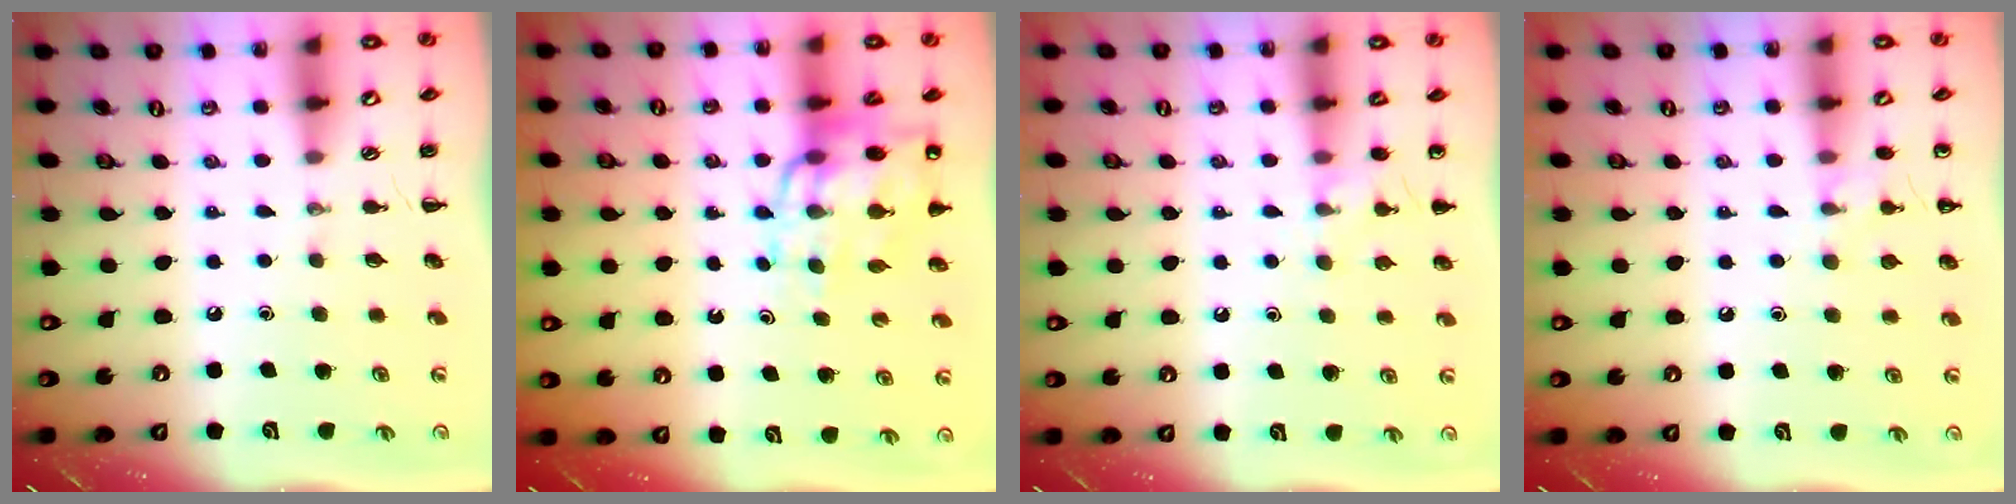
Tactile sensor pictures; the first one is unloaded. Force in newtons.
{"total": 16.4, "press": 15.9, "slide": 3.9}
{"total": 7.6, "press": 7.4, "slide": 1.9}
{"total": 6.6, "press": 6.3, "slide": 2.0}